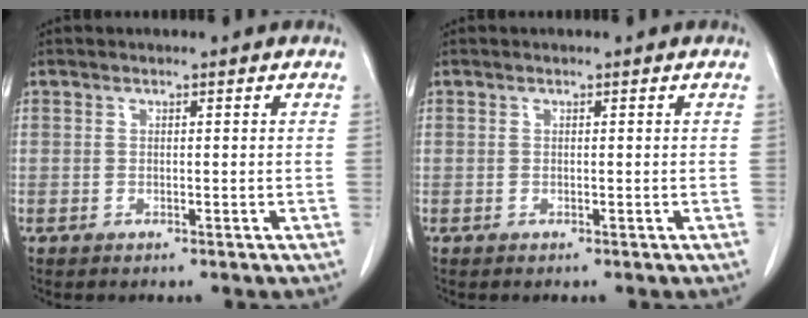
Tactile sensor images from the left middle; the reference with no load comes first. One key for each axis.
{"total": 0.0}